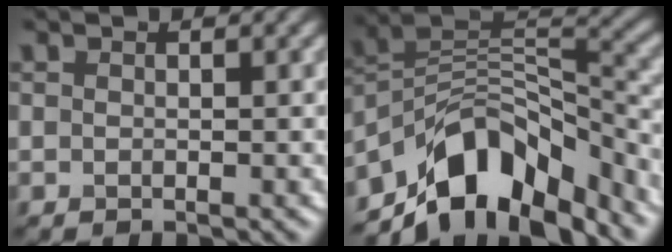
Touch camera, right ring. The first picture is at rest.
{"total": 10.7, "force": [-7.2, 5.3, 5.8], "torque": [-0.087, 0.006, -0.135]}